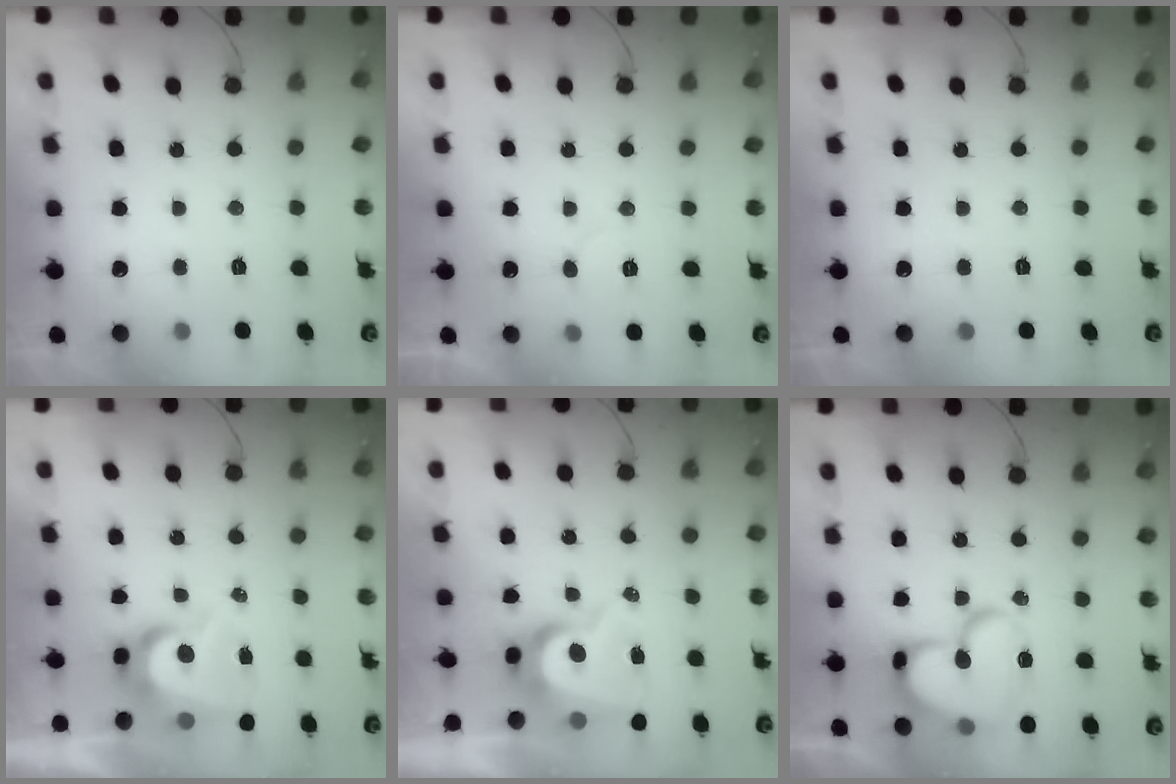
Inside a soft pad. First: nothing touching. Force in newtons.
{"total": 3.7, "press": 3.7, "slide": 0.4}
{"total": 0.0}
{"total": 7.0, "press": 7.0, "slide": 0.9}
{"total": 7.9, "press": 7.9, "slide": 0.7}
{"total": 17.6, "press": 17.5, "slide": 1.4}